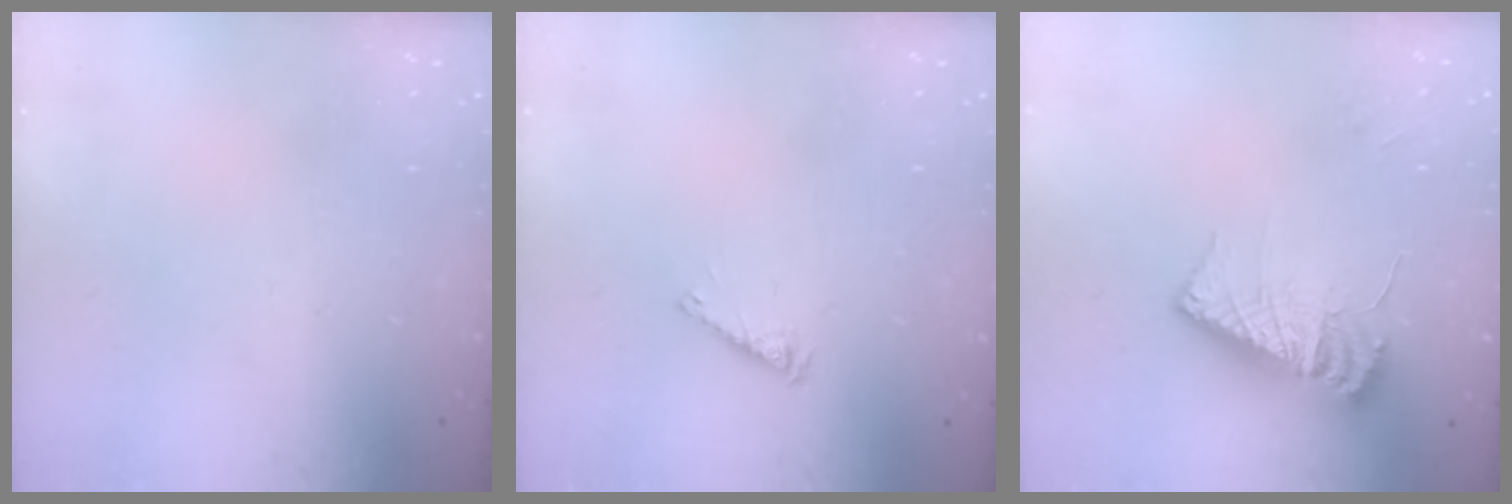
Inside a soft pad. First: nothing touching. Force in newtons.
{"total": 3.7, "press": 3.7, "slide": 0.4}
{"total": 12.5, "press": 12.4, "slide": 1.1}